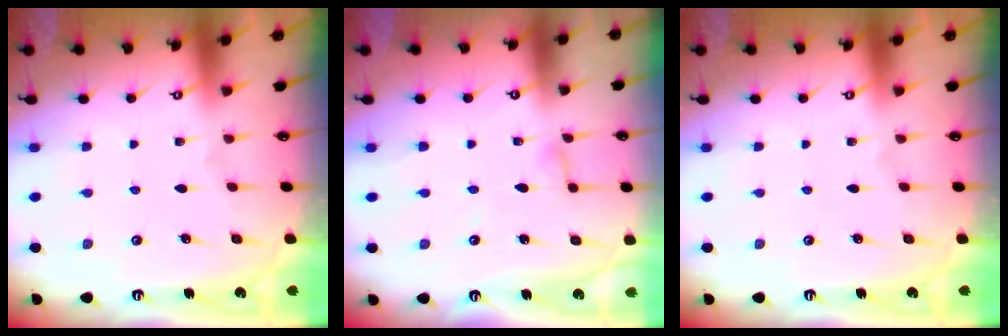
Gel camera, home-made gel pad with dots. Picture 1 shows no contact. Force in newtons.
{"total": 2.8, "press": 2.7, "slide": 0.3}
{"total": 0.0}